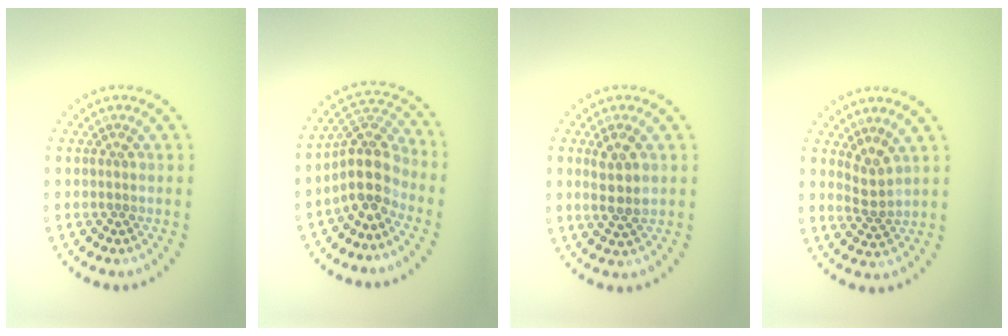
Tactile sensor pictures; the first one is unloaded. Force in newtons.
{"total": 4.3, "press": 3.4, "slide": 2.5}
{"total": 2.9, "press": 2.7, "slide": 0.9}
{"total": 1.8, "press": 1.4, "slide": 1.0}